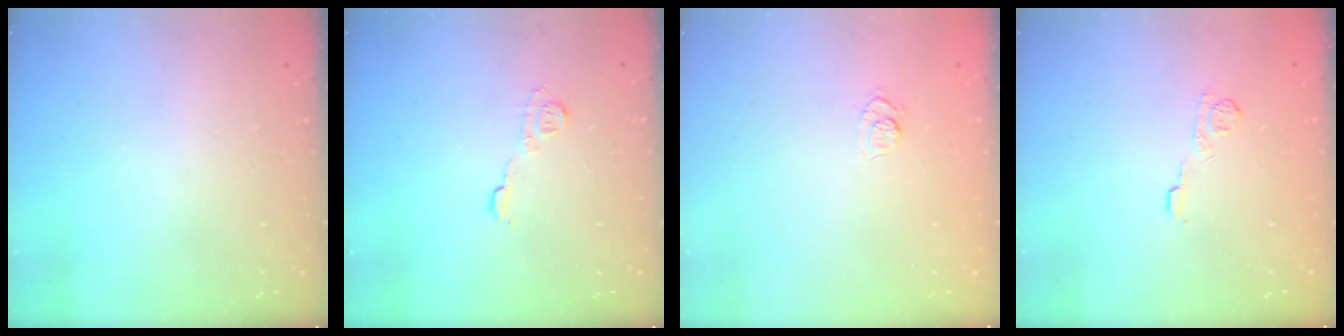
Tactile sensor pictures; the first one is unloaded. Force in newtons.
{"total": 7.8, "press": 7.8, "slide": 0.6}
{"total": 6.9, "press": 6.8, "slide": 1.4}
{"total": 6.8, "press": 6.6, "slide": 1.5}